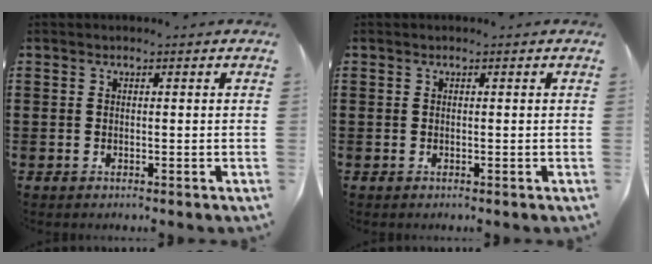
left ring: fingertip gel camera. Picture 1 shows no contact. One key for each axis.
{"total": 0.0}